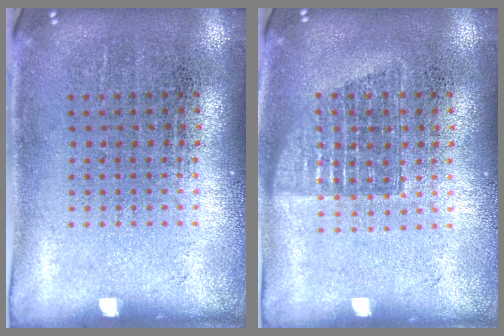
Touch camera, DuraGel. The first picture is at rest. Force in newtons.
{"total": 1.2, "press": 1.0, "slide": 0.6}